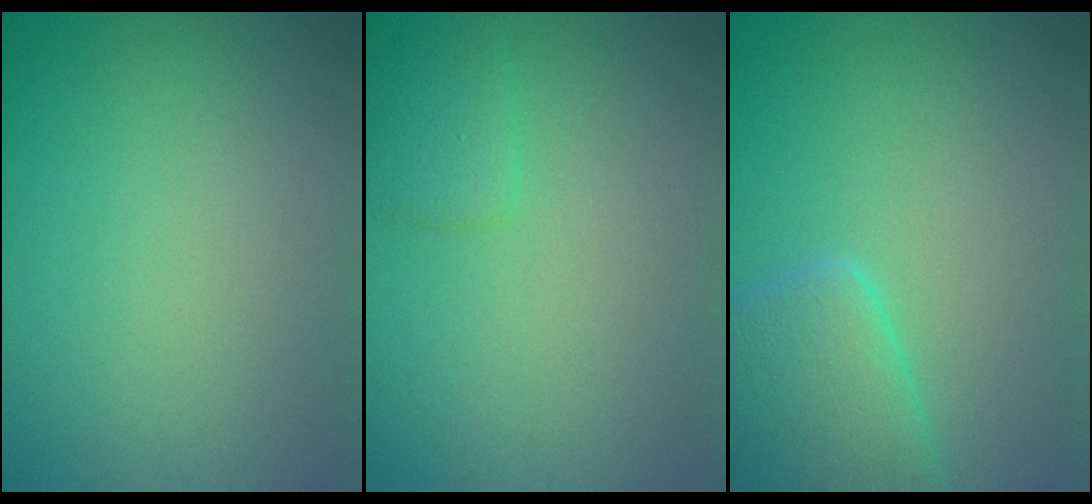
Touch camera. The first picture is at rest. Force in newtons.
{"total": 1.6, "press": 1.6, "slide": 0.0}
{"total": 5.3, "press": 5.3, "slide": 0.4}